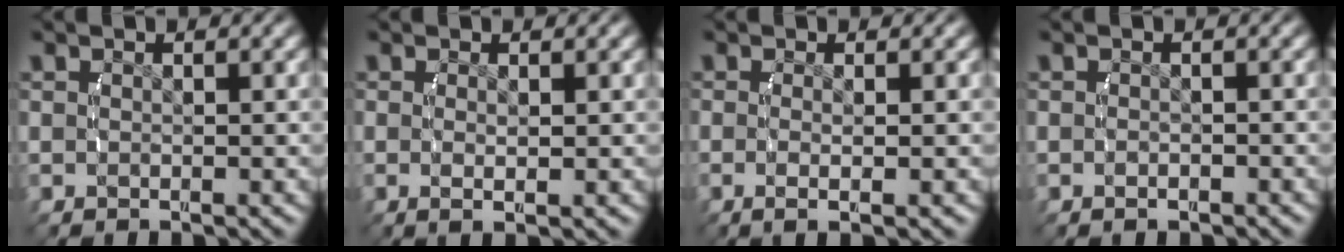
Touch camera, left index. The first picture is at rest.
{"total": 1.3, "force": [-0.3, 0.1, 1.3], "torque": [-0.035, -0.012, 0.002]}
{"total": 2.1, "force": [-0.9, 0.3, 1.9], "torque": [-0.051, -0.012, -0.009]}
{"total": 0.9, "force": [-0.8, 0.2, 0.4], "torque": [-0.012, -0.001, -0.011]}